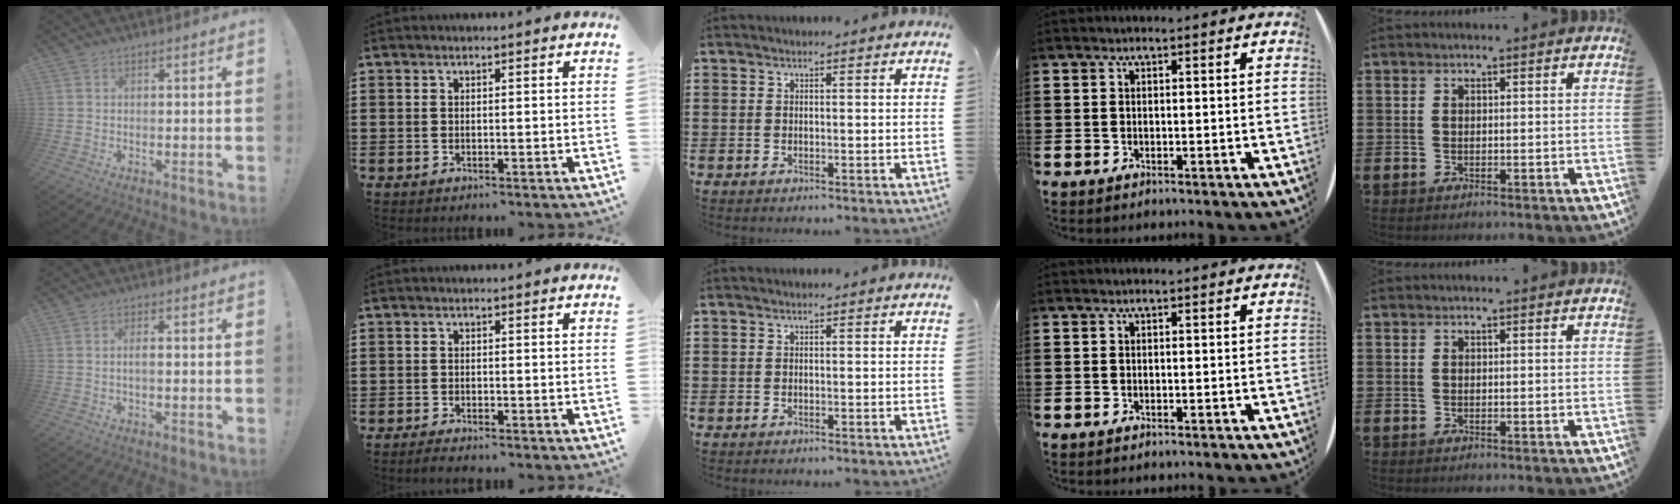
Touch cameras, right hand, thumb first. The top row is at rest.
{"thumb": {"total": 1.9, "force": [-0.1, 0.4, 1.8], "torque": [-0.034, 0.005, -0.003]}, "index": {"total": 1.2, "force": [-1.2, -0.1, 0.2], "torque": [-0.006, -0.003, -0.023]}}